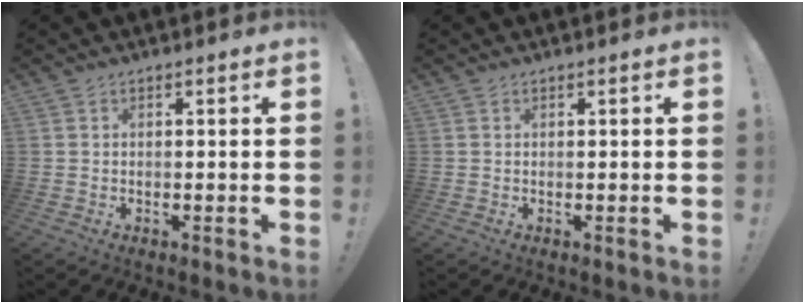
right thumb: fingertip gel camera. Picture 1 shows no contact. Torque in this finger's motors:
{"motor_torque": [0.00, 0.00, -0.05, -0.06, 0.00]}